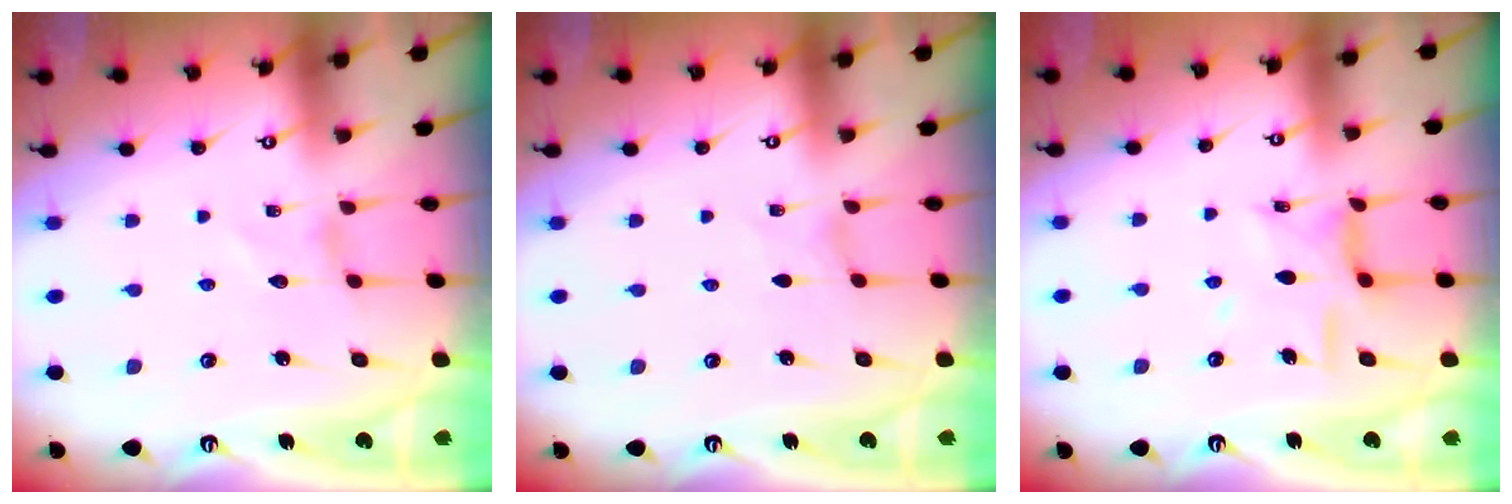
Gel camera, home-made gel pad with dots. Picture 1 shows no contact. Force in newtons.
{"total": 0.0}
{"total": 10.0, "press": 10.0, "slide": 0.8}